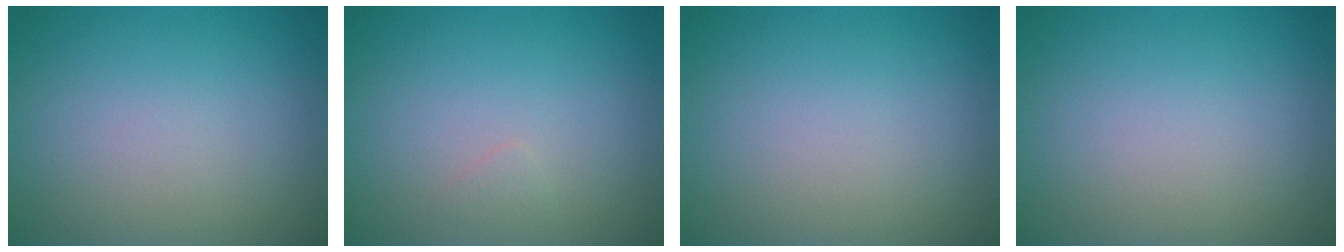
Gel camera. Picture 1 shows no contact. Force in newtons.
{"total": 0.5, "press": 0.5, "slide": 0.0}
{"total": 0.0}
{"total": 0.0}